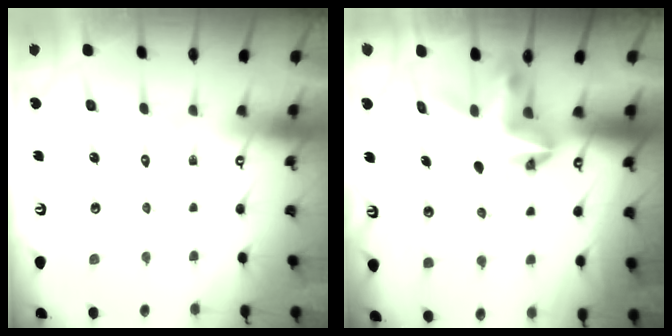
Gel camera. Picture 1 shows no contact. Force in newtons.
{"total": 5.9, "press": 5.8, "slide": 0.5}